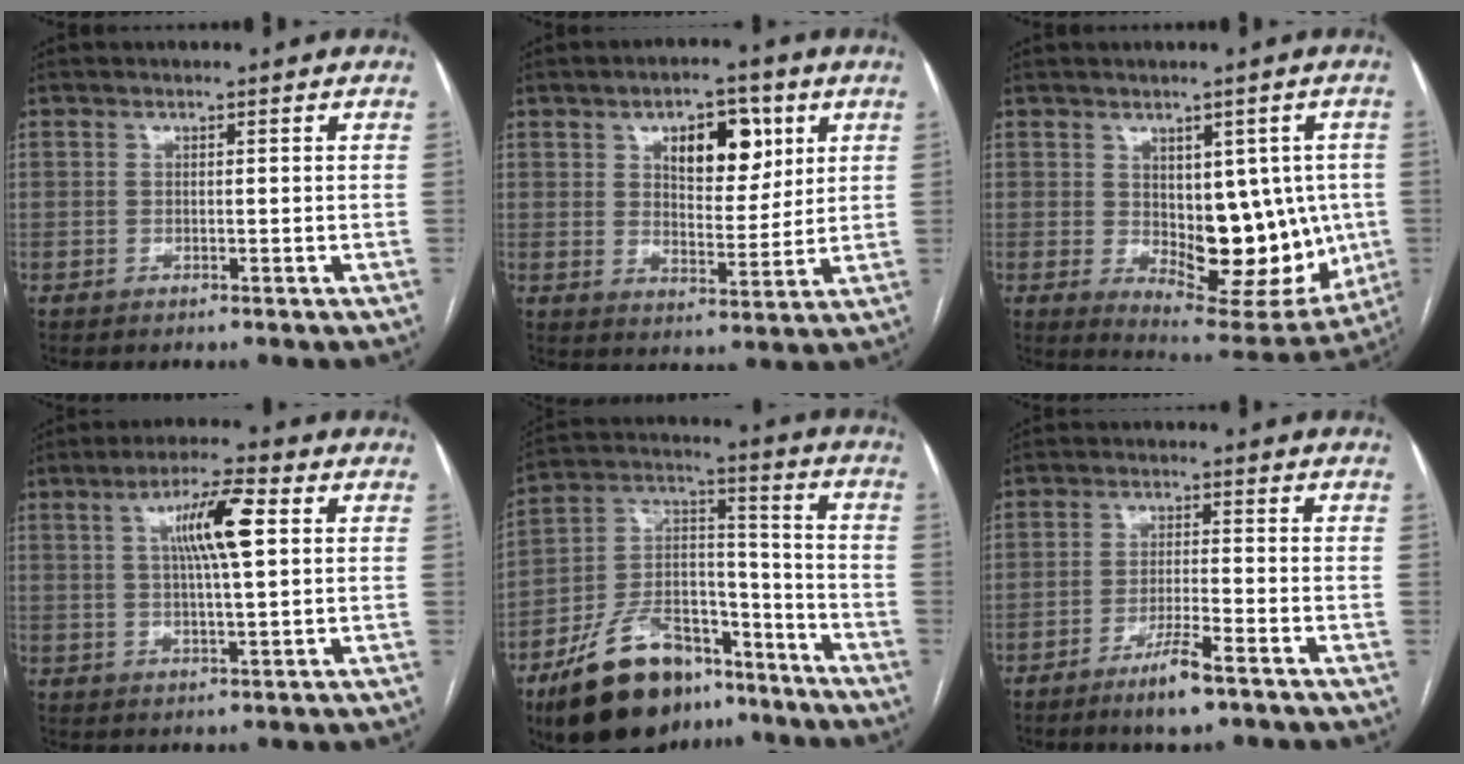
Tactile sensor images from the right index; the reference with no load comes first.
{"total": 9.6, "force": [4.1, 4.5, 7.4], "torque": [-0.109, 0.009, 0.068]}
{"total": 15.3, "force": [-0.8, 7.6, 13.3], "torque": [-0.168, -0.004, 0.014]}
{"total": 8.7, "force": [2.3, 0.9, 8.3], "torque": [-0.151, 0.012, 0.039]}
{"total": 19.8, "force": [-13.8, 9.3, 10.7], "torque": [-0.206, 0.029, -0.231]}
{"total": 5.9, "force": [-3.9, 0.5, 4.4], "torque": [-0.085, -0.009, -0.068]}